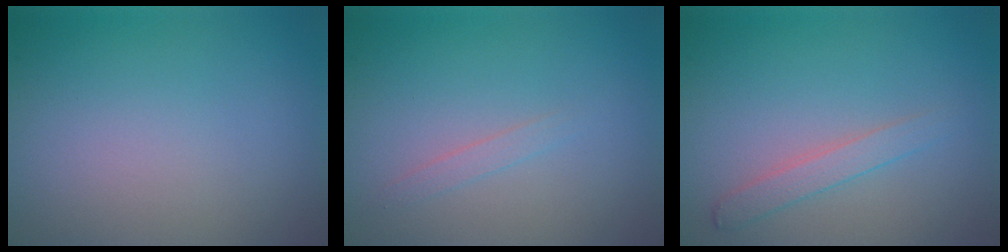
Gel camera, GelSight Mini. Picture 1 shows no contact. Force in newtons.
{"total": 0.8, "press": 0.8, "slide": 0.1}
{"total": 1.7, "press": 1.7, "slide": 0.1}